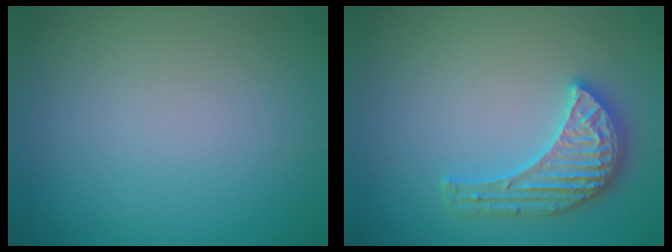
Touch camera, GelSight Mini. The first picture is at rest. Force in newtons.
{"total": 3.7, "press": 3.7, "slide": 0.3}